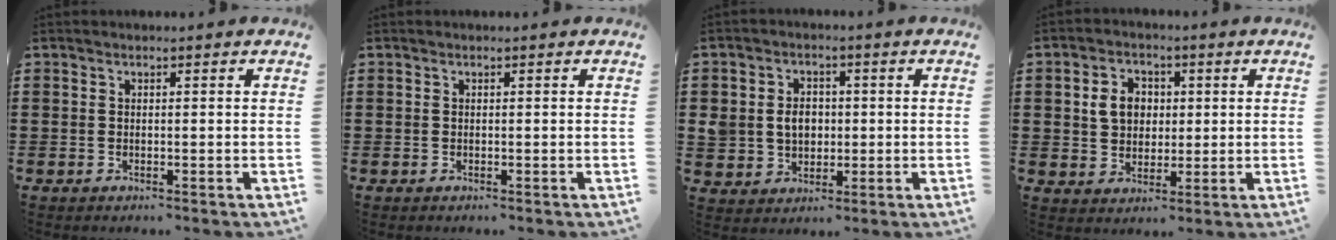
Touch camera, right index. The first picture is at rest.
{"total": 0.0}
{"total": 5.1, "force": [0.2, 4.4, 2.7], "torque": [-0.064, 0.009, -0.003]}
{"total": 5.5, "force": [1.0, 4.8, 2.5], "torque": [-0.060, 0.015, 0.013]}